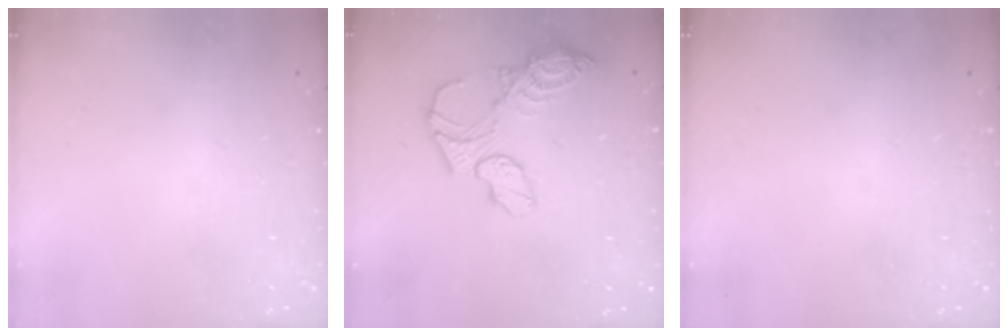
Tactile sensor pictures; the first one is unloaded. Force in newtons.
{"total": 12.6, "press": 12.5, "slide": 1.1}
{"total": 0.0}